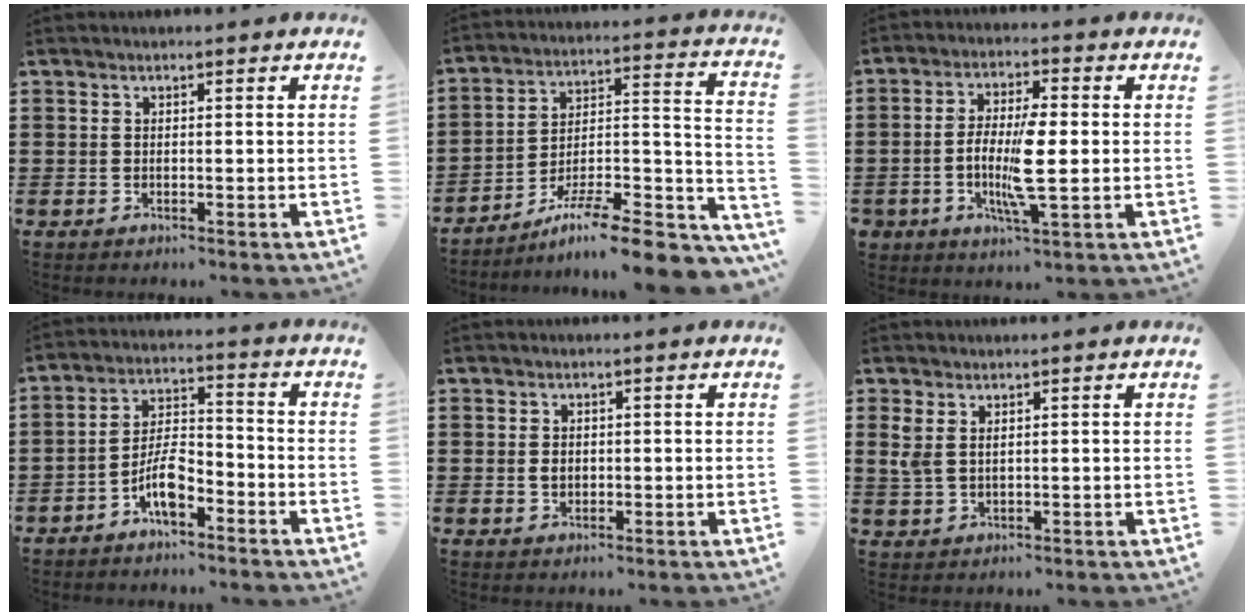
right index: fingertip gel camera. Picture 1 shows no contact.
{"total": 10.2, "force": [-7.9, 1.1, 6.4], "torque": [-0.094, 0.011, -0.147]}
{"total": 7.9, "force": [-1.2, 2.1, 7.5], "torque": [-0.150, -0.006, -0.024]}
{"total": 6.4, "force": [-3.8, 2.4, 4.5], "torque": [-0.096, 0.010, -0.075]}
{"total": 1.6, "force": [0.0, 1.1, 1.2], "torque": [-0.025, 0.007, -0.001]}
{"total": 2.4, "force": [1.4, 1.1, 1.5], "torque": [-0.035, 0.005, 0.026]}